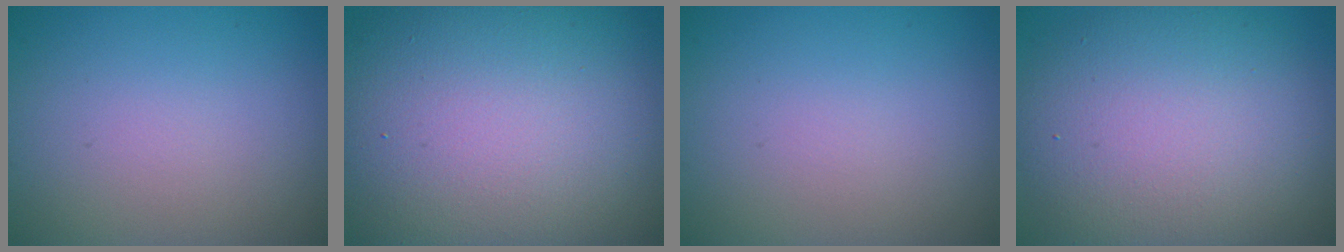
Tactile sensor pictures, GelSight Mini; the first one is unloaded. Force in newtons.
{"total": 15.9, "press": 15.8, "slide": 1.3}
{"total": 0.0}
{"total": 10.2, "press": 10.2, "slide": 0.5}